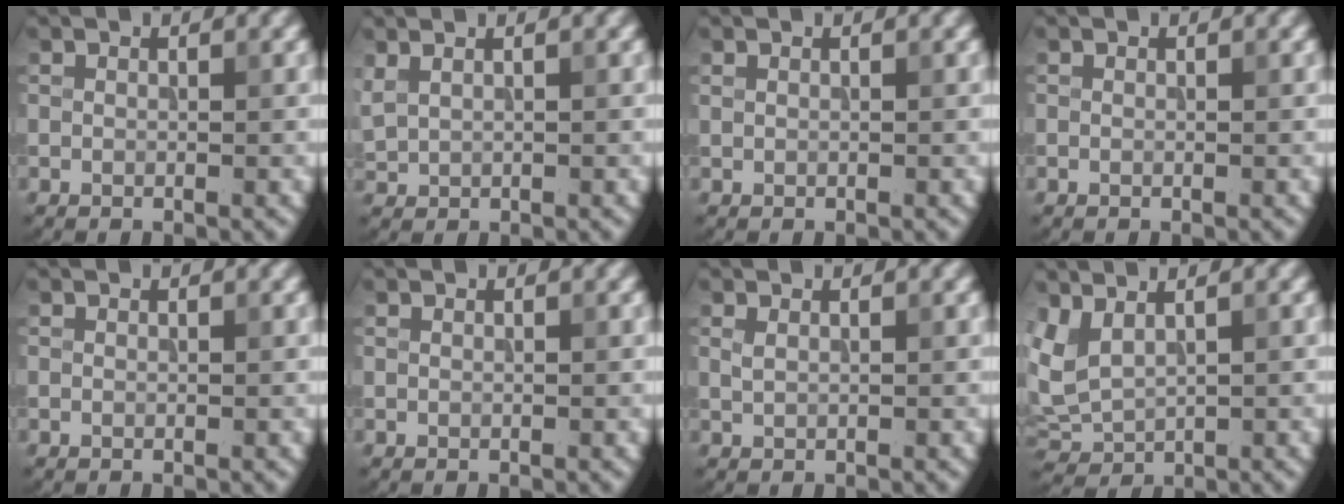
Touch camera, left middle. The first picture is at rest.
{"total": 1.3, "force": [1.0, 0.5, 0.7], "torque": [-0.019, 0.004, 0.027]}
{"total": 0.0}
{"total": 0.0}
{"total": 0.0}
{"total": 0.0}
{"total": 0.6, "force": [0.4, 0.2, 0.4], "torque": [-0.011, 0.000, 0.009]}
{"total": 3.1, "force": [1.5, 1.6, 2.2], "torque": [-0.059, 0.005, 0.037]}